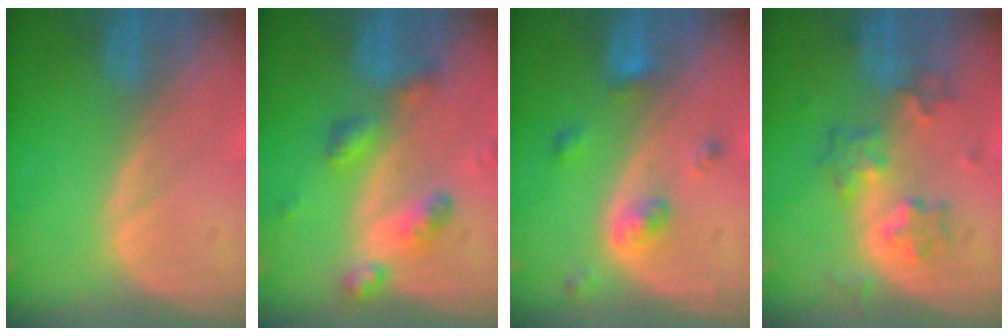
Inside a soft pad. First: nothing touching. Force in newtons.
{"total": 6.2, "press": 5.5, "slide": 3.0}
{"total": 4.4, "press": 4.1, "slide": 1.7}
{"total": 6.1, "press": 5.8, "slide": 1.8}